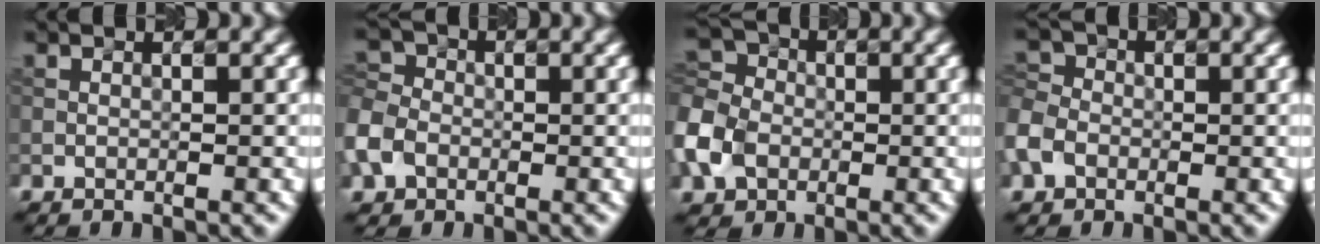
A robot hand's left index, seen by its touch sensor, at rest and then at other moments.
{"total": 5.2, "force": [-2.2, 3.9, 2.7], "torque": [-0.070, -0.006, -0.054]}
{"total": 7.3, "force": [-2.6, 5.5, 4.0], "torque": [-0.106, -0.001, -0.071]}
{"total": 3.8, "force": [-1.6, 3.0, 1.9], "torque": [-0.047, 0.002, -0.046]}